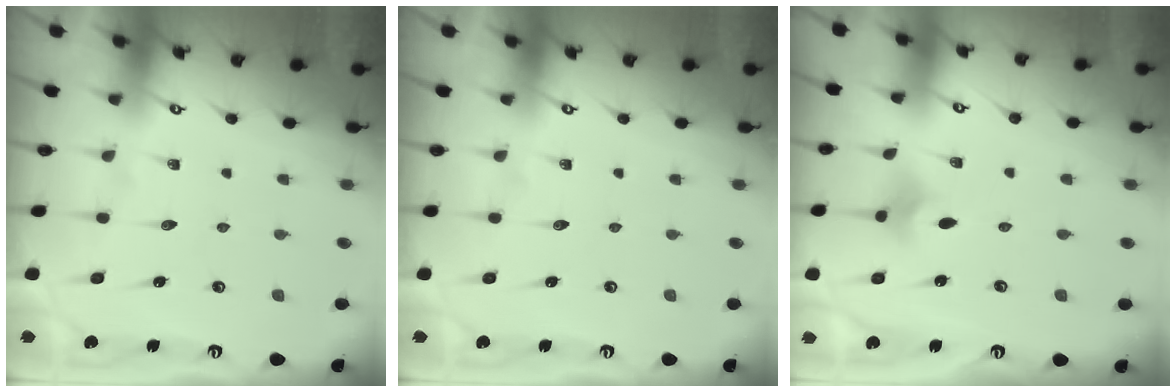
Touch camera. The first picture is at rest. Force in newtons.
{"total": 0.0}
{"total": 2.5, "press": 2.5, "slide": 0.5}